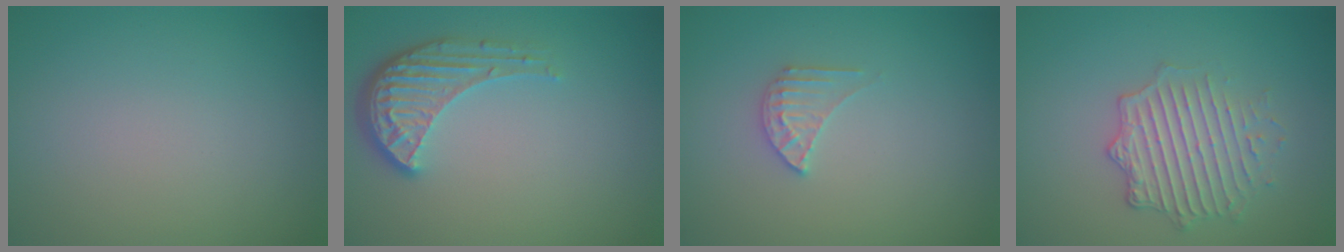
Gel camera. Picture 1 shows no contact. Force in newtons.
{"total": 4.1, "press": 3.2, "slide": 2.5}
{"total": 1.7, "press": 1.7, "slide": 0.1}
{"total": 3.7, "press": 3.3, "slide": 1.5}